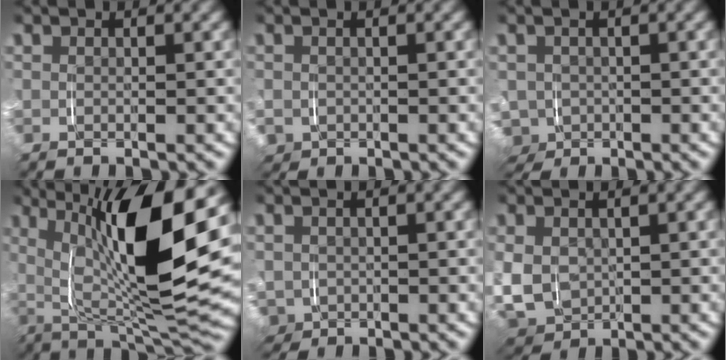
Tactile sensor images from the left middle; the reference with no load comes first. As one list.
[{"total": 2.0, "force": [-0.9, 1.7, 0.4], "torque": [-0.027, -0.014, -0.013]}, {"total": 6.2, "force": [-2.0, 5.5, 1.9], "torque": [-0.074, -0.039, -0.026]}, {"total": 14.2, "force": [2.8, 4.7, 13.1], "torque": [-0.195, 0.016, 0.039]}, {"total": 3.5, "force": [-1.2, 3.1, 1.1], "torque": [-0.045, -0.024, -0.014]}, {"total": 7.5, "force": [-0.8, 6.7, 3.2], "torque": [-0.116, -0.034, -0.005]}]